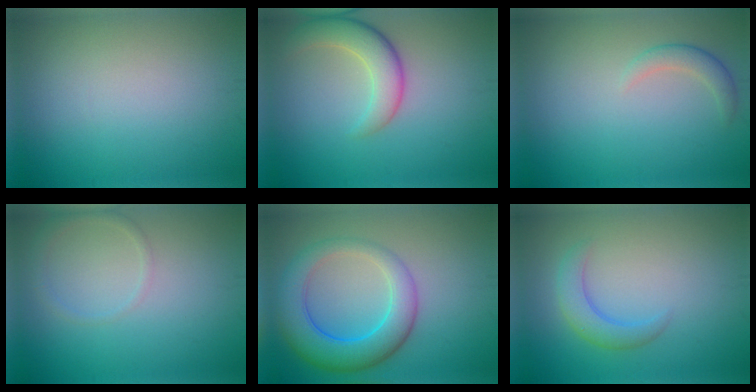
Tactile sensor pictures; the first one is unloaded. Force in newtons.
{"total": 4.5, "press": 4.4, "slide": 0.4}
{"total": 1.8, "press": 1.7, "slide": 0.2}
{"total": 1.4, "press": 1.4, "slide": 0.1}
{"total": 6.9, "press": 6.9, "slide": 0.2}
{"total": 2.7, "press": 2.7, "slide": 0.1}